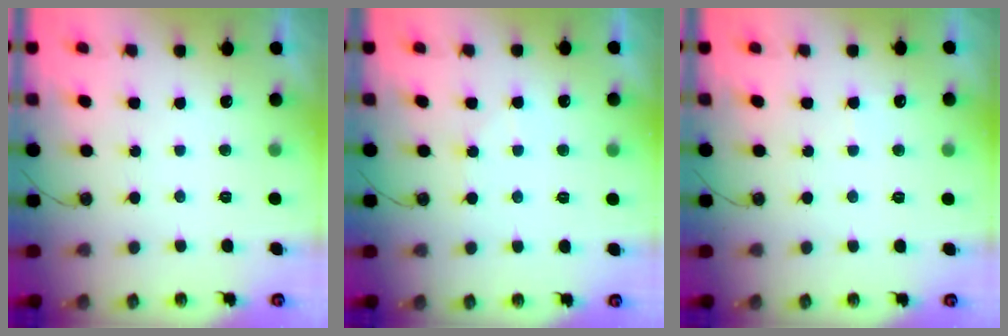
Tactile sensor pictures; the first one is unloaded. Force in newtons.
{"total": 3.0, "press": 3.0, "slide": 0.6}
{"total": 4.3, "press": 4.2, "slide": 0.6}